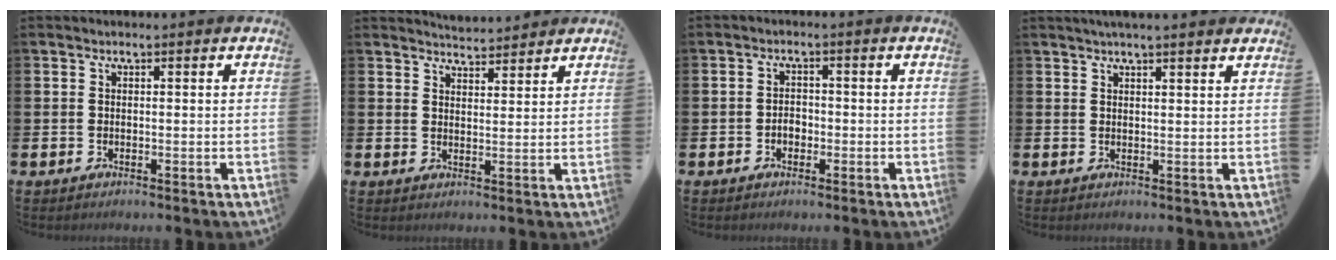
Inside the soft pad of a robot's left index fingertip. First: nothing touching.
{"total": 4.2, "force": [4.1, 0.5, -0.1], "torque": [-0.001, -0.021, 0.075]}
{"total": 1.9, "force": [-0.7, 1.4, 1.0], "torque": [-0.016, 0.004, -0.017]}
{"total": 2.5, "force": [2.4, -0.1, 0.7], "torque": [-0.007, -0.010, 0.042]}